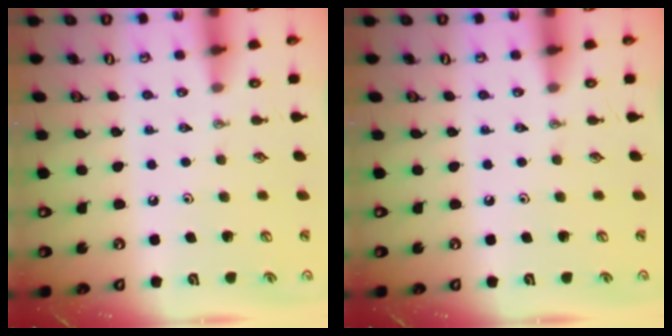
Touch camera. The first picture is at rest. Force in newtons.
{"total": 0.0}